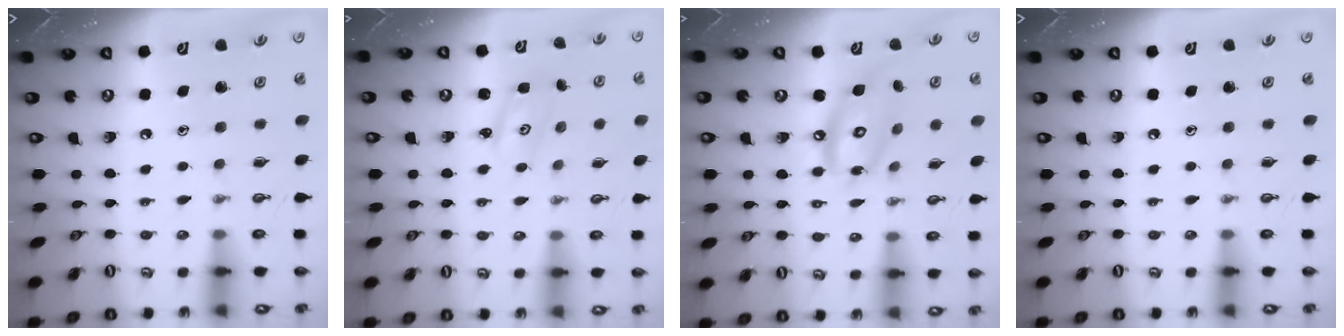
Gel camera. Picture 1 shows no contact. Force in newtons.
{"total": 2.4, "press": 2.3, "slide": 0.4}
{"total": 13.0, "press": 13.0, "slide": 1.1}
{"total": 0.0}